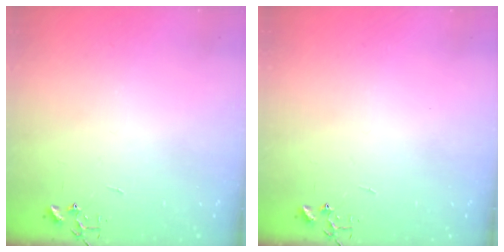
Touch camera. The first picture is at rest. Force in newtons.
{"total": 0.0}